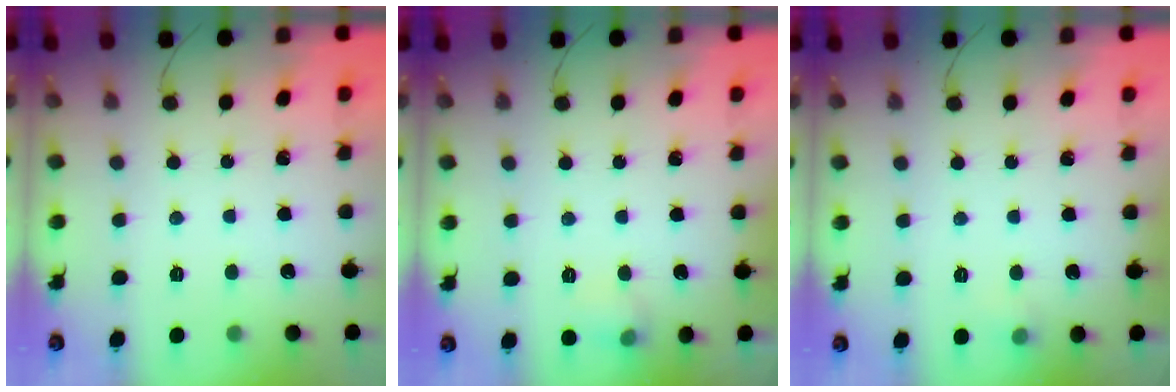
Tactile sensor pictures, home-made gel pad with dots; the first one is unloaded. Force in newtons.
{"total": 5.5, "press": 5.4, "slide": 1.4}
{"total": 4.9, "press": 4.7, "slide": 1.3}